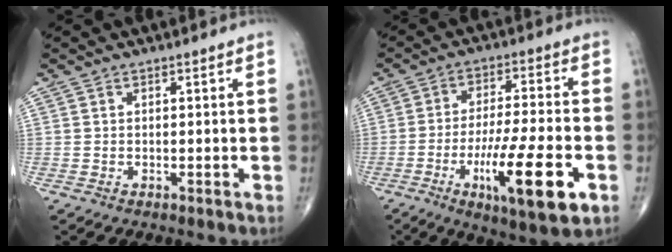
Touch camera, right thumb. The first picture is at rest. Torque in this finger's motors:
{"motor_torque": [1.86, 2.53, 0.22, -0.29, 0.47]}